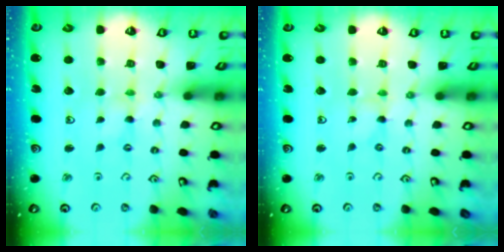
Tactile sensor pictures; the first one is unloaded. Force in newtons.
{"total": 0.0}